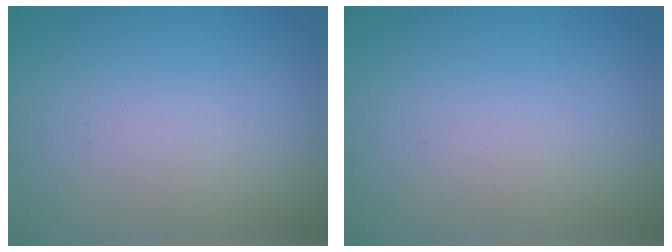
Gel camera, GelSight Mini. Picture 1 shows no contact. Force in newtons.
{"total": 0.0}